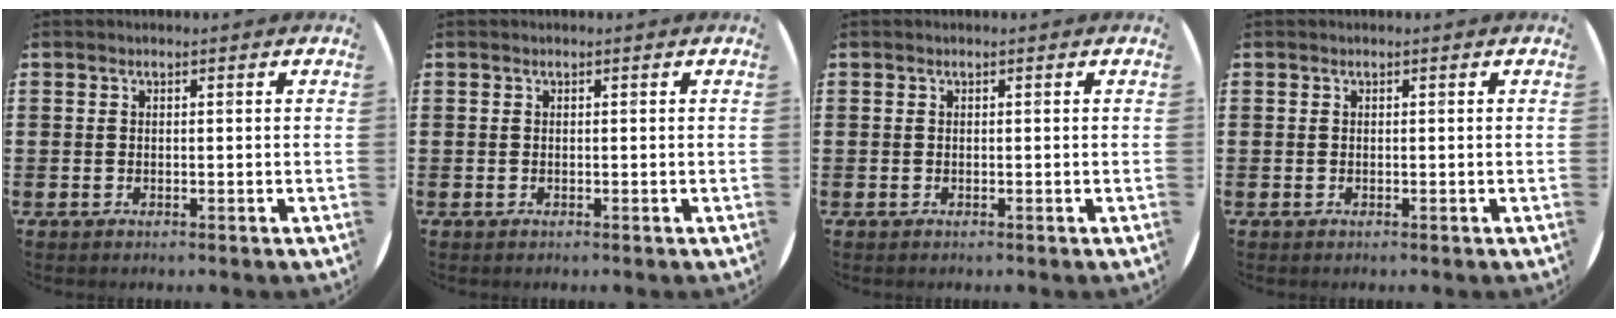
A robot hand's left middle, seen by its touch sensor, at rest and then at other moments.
{"total": 0.0}
{"total": 0.0}
{"total": 0.0}